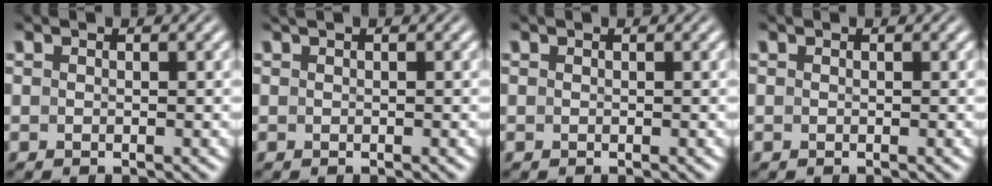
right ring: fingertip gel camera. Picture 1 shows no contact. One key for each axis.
{"total": 0.5, "fx": 0.4, "fy": -0.3, "fz": 0.2, "tx": -0.003, "ty": 0.004, "tz": 0.006}
{"total": 0.0}
{"total": 0.0}